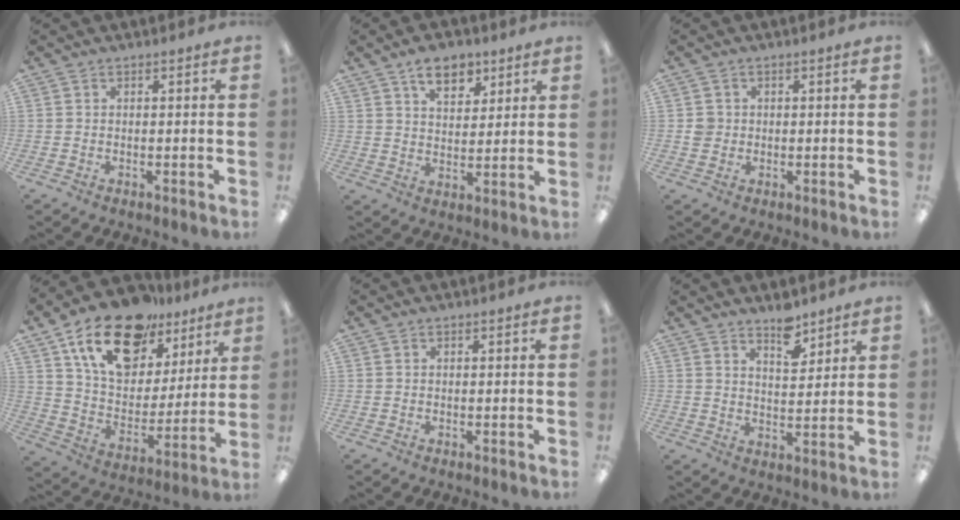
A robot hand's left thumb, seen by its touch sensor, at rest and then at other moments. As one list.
[{"total": 8.9, "force": [5.9, 5.0, 4.3], "torque": [-0.055, -0.024, 0.103]}, {"total": 2.7, "force": [0.1, 2.6, 0.7], "torque": [-0.009, 0.001, -0.001]}, {"total": 20.6, "force": [13.1, 11.7, 10.9], "torque": [-0.192, -0.066, 0.235]}, {"total": 0.0}, {"total": 6.6, "force": [5.4, 2.7, 2.7], "torque": [-0.019, -0.040, 0.090]}]